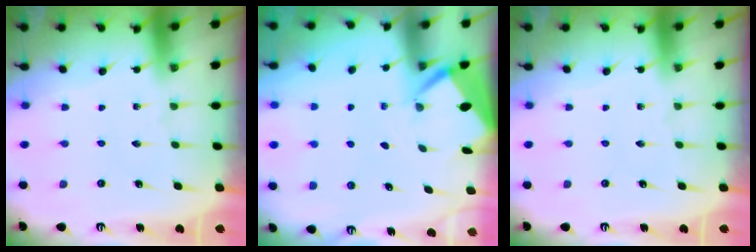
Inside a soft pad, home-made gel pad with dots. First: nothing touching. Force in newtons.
{"total": 2.5, "press": 2.5, "slide": 0.3}
{"total": 0.0}